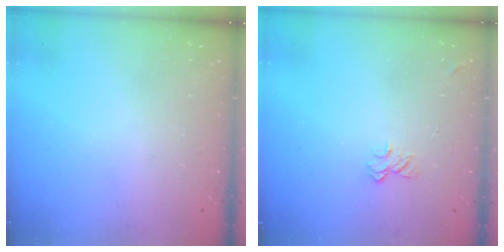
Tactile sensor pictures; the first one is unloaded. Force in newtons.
{"total": 5.2, "press": 5.2, "slide": 0.1}